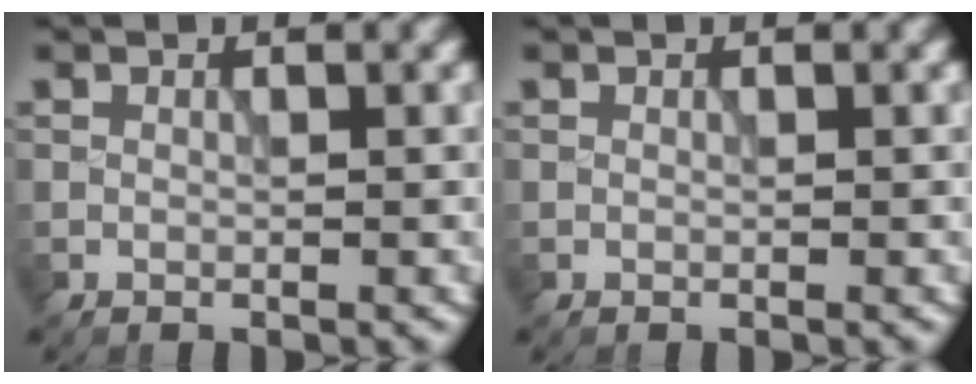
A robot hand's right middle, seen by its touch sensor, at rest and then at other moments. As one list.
[{"total": 0.0}]